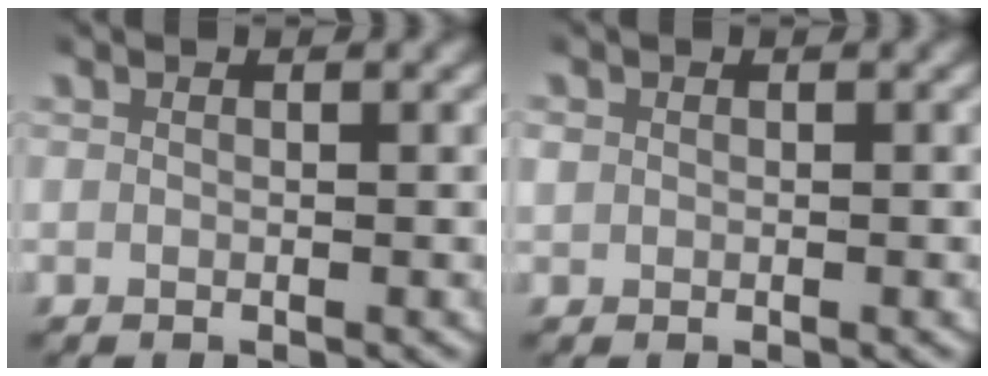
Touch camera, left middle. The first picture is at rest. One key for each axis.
{"total": 0.9, "fx": 0.2, "fy": 0.9, "fz": 0.3, "tx": -0.014, "ty": -0.002, "tz": 0.004}